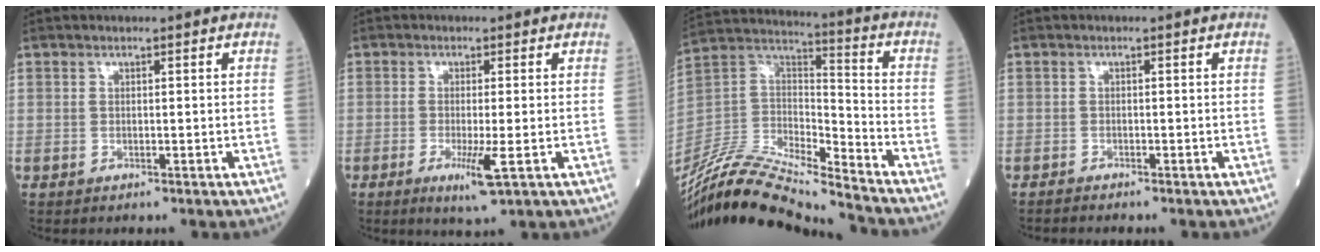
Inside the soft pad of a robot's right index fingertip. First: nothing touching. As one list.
[{"total": 4.7, "force": [-1.6, 0.0, 4.4], "torque": [-0.080, -0.013, -0.025]}, {"total": 19.8, "force": [-18.4, 0.6, 7.3], "torque": [-0.158, 0.019, -0.344]}, {"total": 0.8, "force": [-0.8, -0.1, 0.0], "torque": [-0.005, -0.003, -0.018]}]